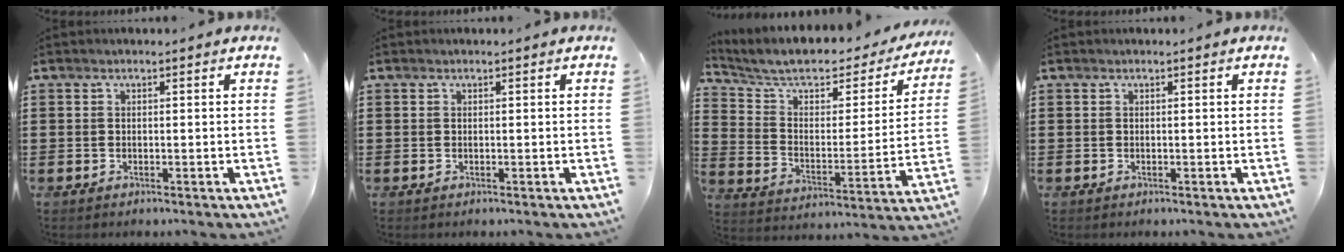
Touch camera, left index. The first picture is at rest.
{"total": 0.0}
{"total": 7.4, "force": [5.8, 2.7, 3.7], "torque": [-0.098, -0.033, 0.097]}
{"total": 0.0}